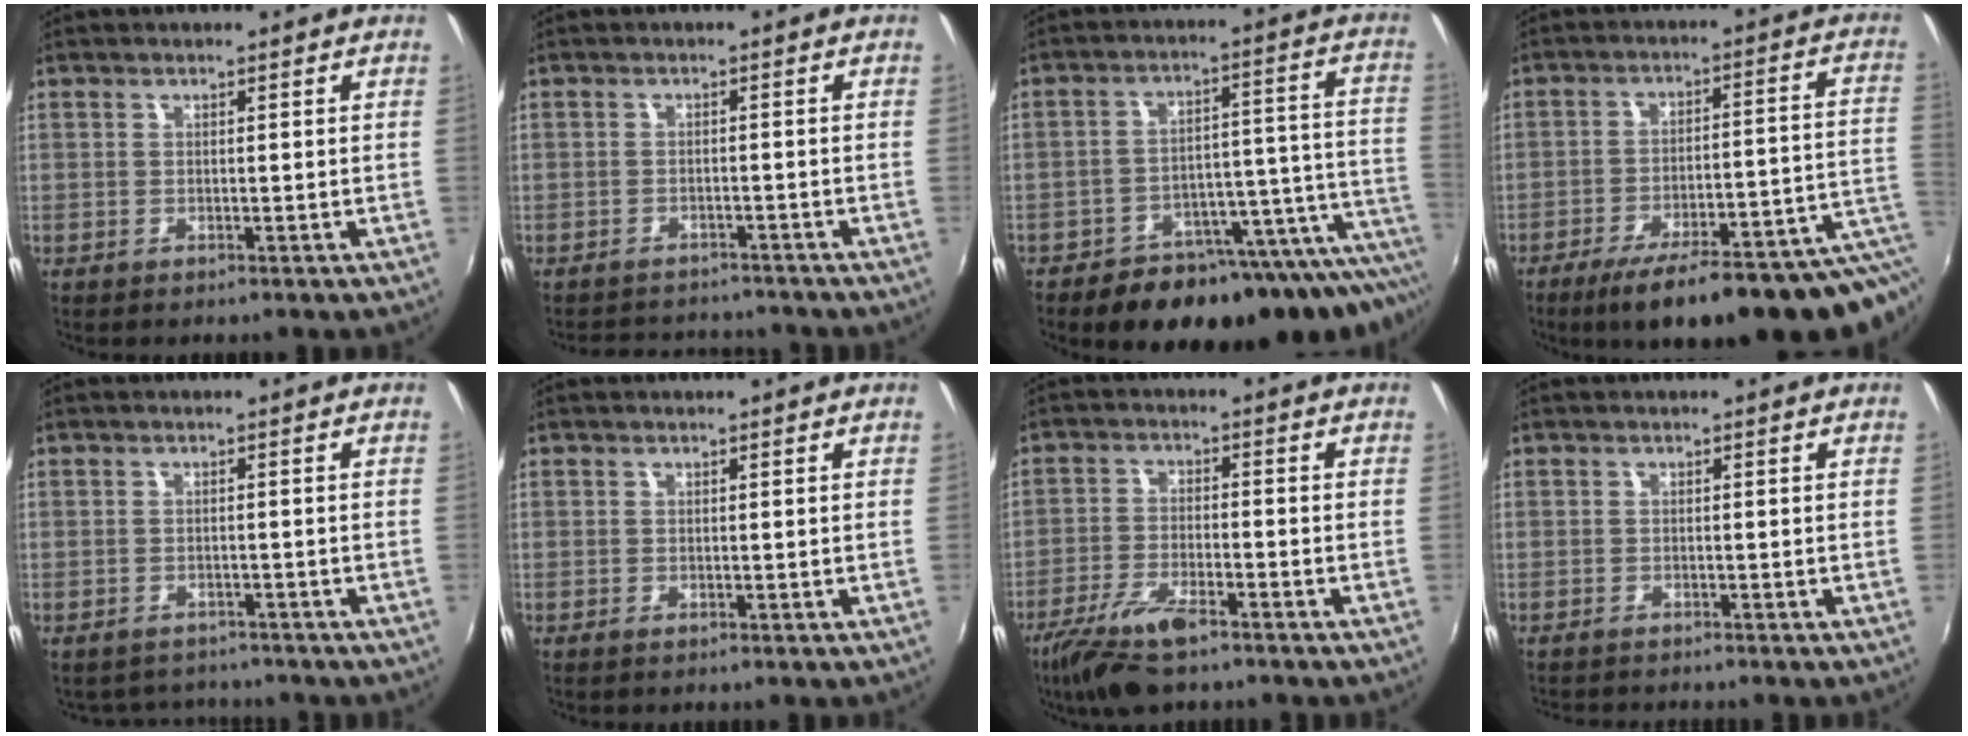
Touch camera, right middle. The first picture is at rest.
{"total": 7.7, "force": [-7.1, 2.5, 1.7], "torque": [-0.044, 0.008, -0.099]}
{"total": 22.0, "force": [-17.7, 7.1, 11.0], "torque": [-0.137, -0.011, -0.244]}
{"total": 20.4, "force": [-11.5, 3.5, 16.5], "torque": [-0.217, -0.034, -0.151]}
{"total": 4.6, "force": [-4.2, 1.9, 0.3], "torque": [-0.015, -0.005, -0.062]}
{"total": 0.0}
{"total": 10.0, "force": [-7.0, 2.9, 6.5], "torque": [-0.151, -0.024, -0.136]}
{"total": 2.1, "force": [-2.1, 0.3, 0.4], "torque": [-0.016, -0.014, -0.037]}